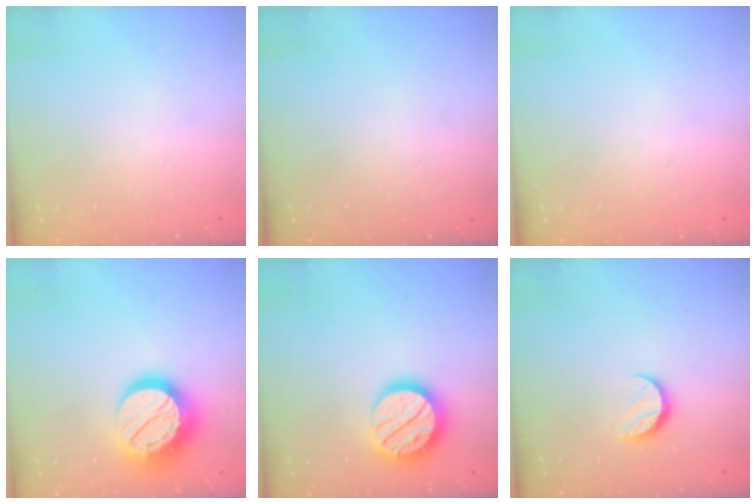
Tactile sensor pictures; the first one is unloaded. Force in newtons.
{"total": 0.0}
{"total": 0.0}
{"total": 18.2, "press": 18.1, "slide": 1.1}
{"total": 18.0, "press": 17.9, "slide": 1.4}
{"total": 7.6, "press": 7.6, "slide": 0.6}